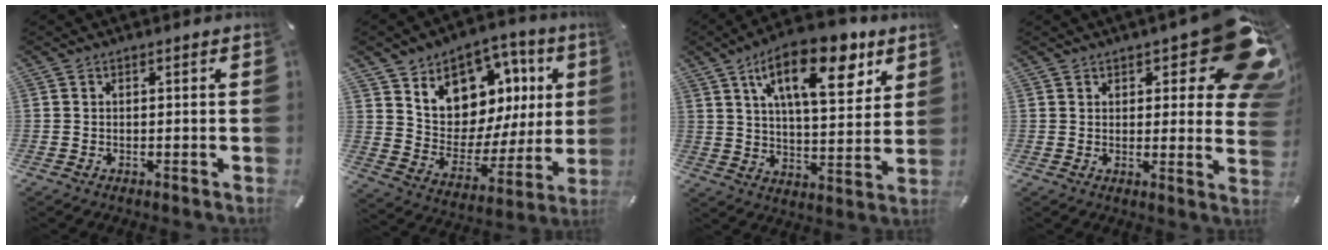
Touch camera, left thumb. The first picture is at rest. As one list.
[{"total": 11.9, "force": [7.2, 8.8, 3.6], "torque": [-0.051, -0.085, 0.128]}, {"total": 18.6, "force": [10.0, 8.2, 13.4], "torque": [-0.197, -0.041, 0.159]}, {"total": 16.4, "force": [9.1, 6.4, 12.0], "torque": [-0.135, -0.074, 0.154]}]